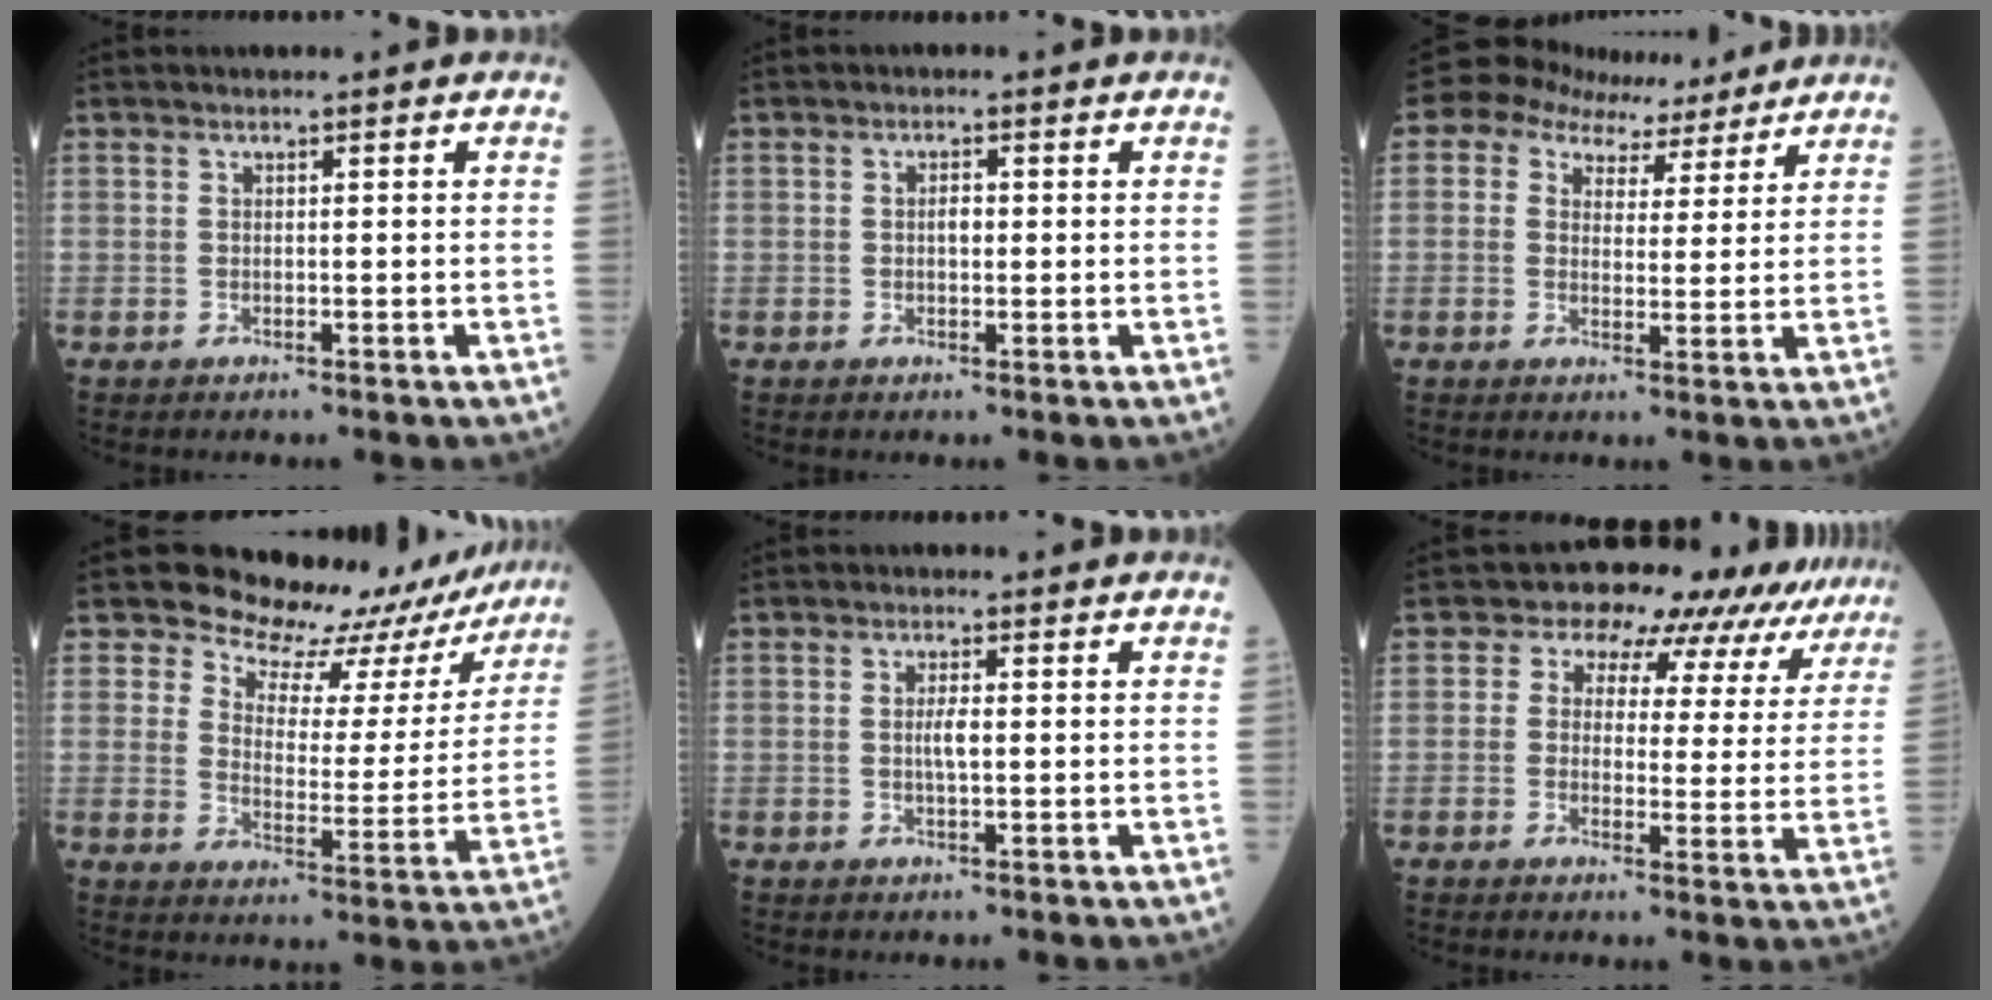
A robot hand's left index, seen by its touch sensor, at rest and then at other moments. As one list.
[{"total": 1.6, "force": [0.0, 0.8, 1.3], "torque": [-0.023, 0.003, 0.000]}, {"total": 9.7, "force": [7.4, 5.7, 2.4], "torque": [-0.038, 0.036, 0.099]}, {"total": 16.3, "force": [14.9, 5.9, 2.9], "torque": [-0.020, -0.041, 0.167]}, {"total": 2.2, "force": [0.1, 0.4, 2.2], "torque": [-0.045, 0.000, 0.001]}, {"total": 10.8, "force": [8.4, 5.6, 3.8], "torque": [-0.032, 0.020, 0.075]}]